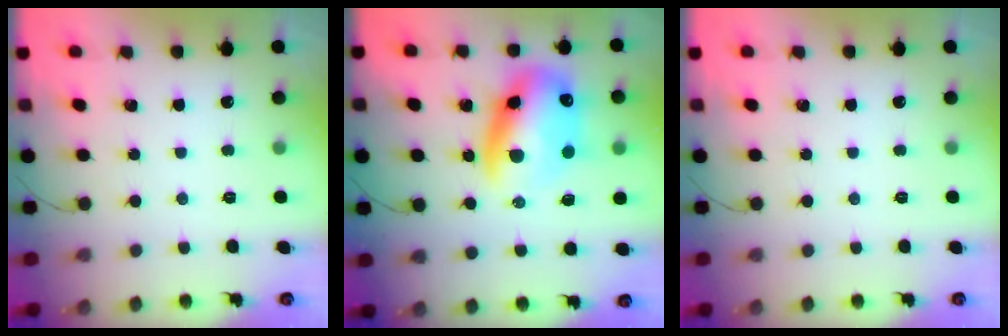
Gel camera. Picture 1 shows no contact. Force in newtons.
{"total": 15.5, "press": 15.1, "slide": 3.5}
{"total": 0.0}